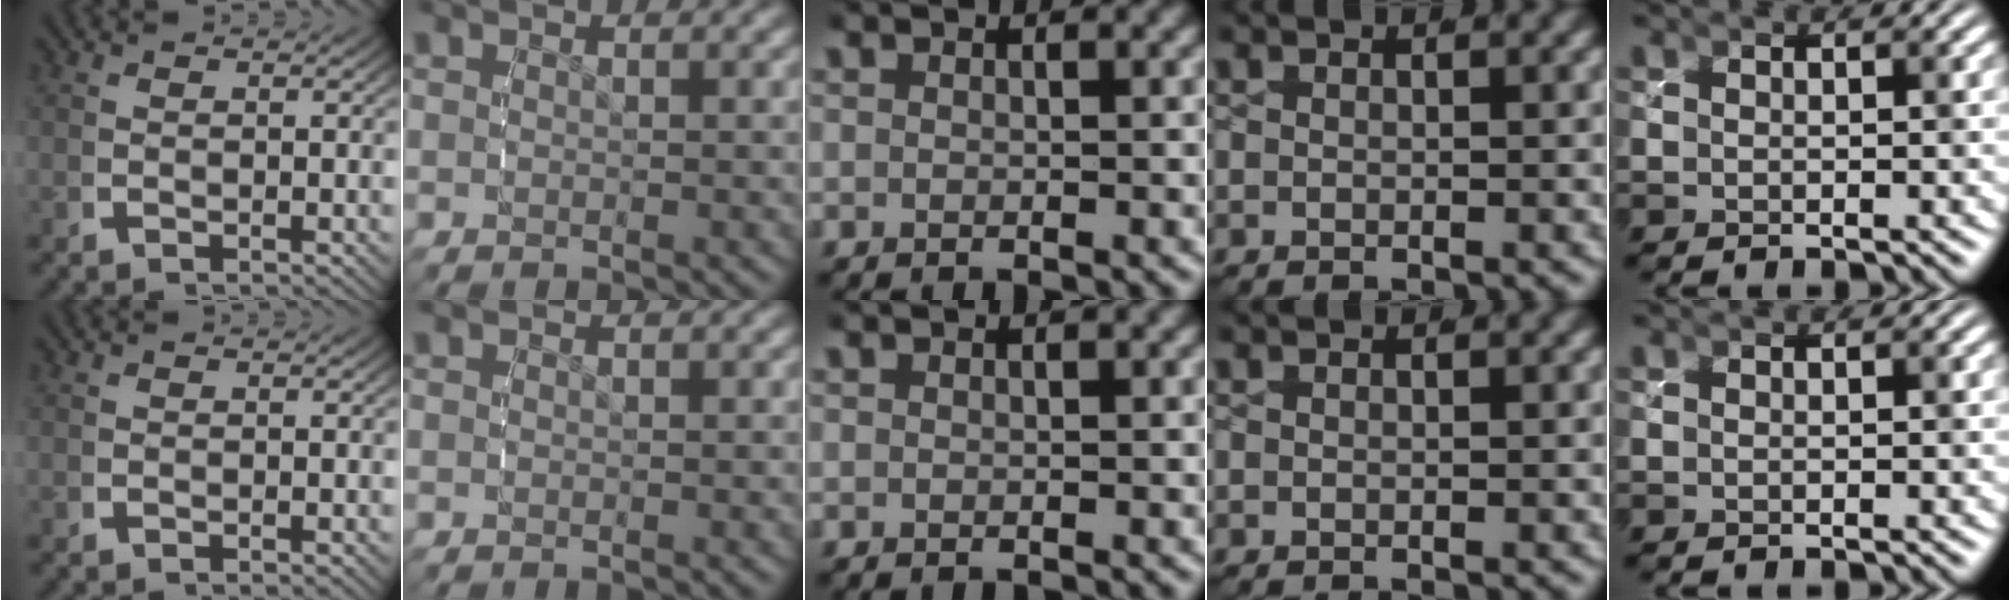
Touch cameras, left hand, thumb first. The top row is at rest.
{}